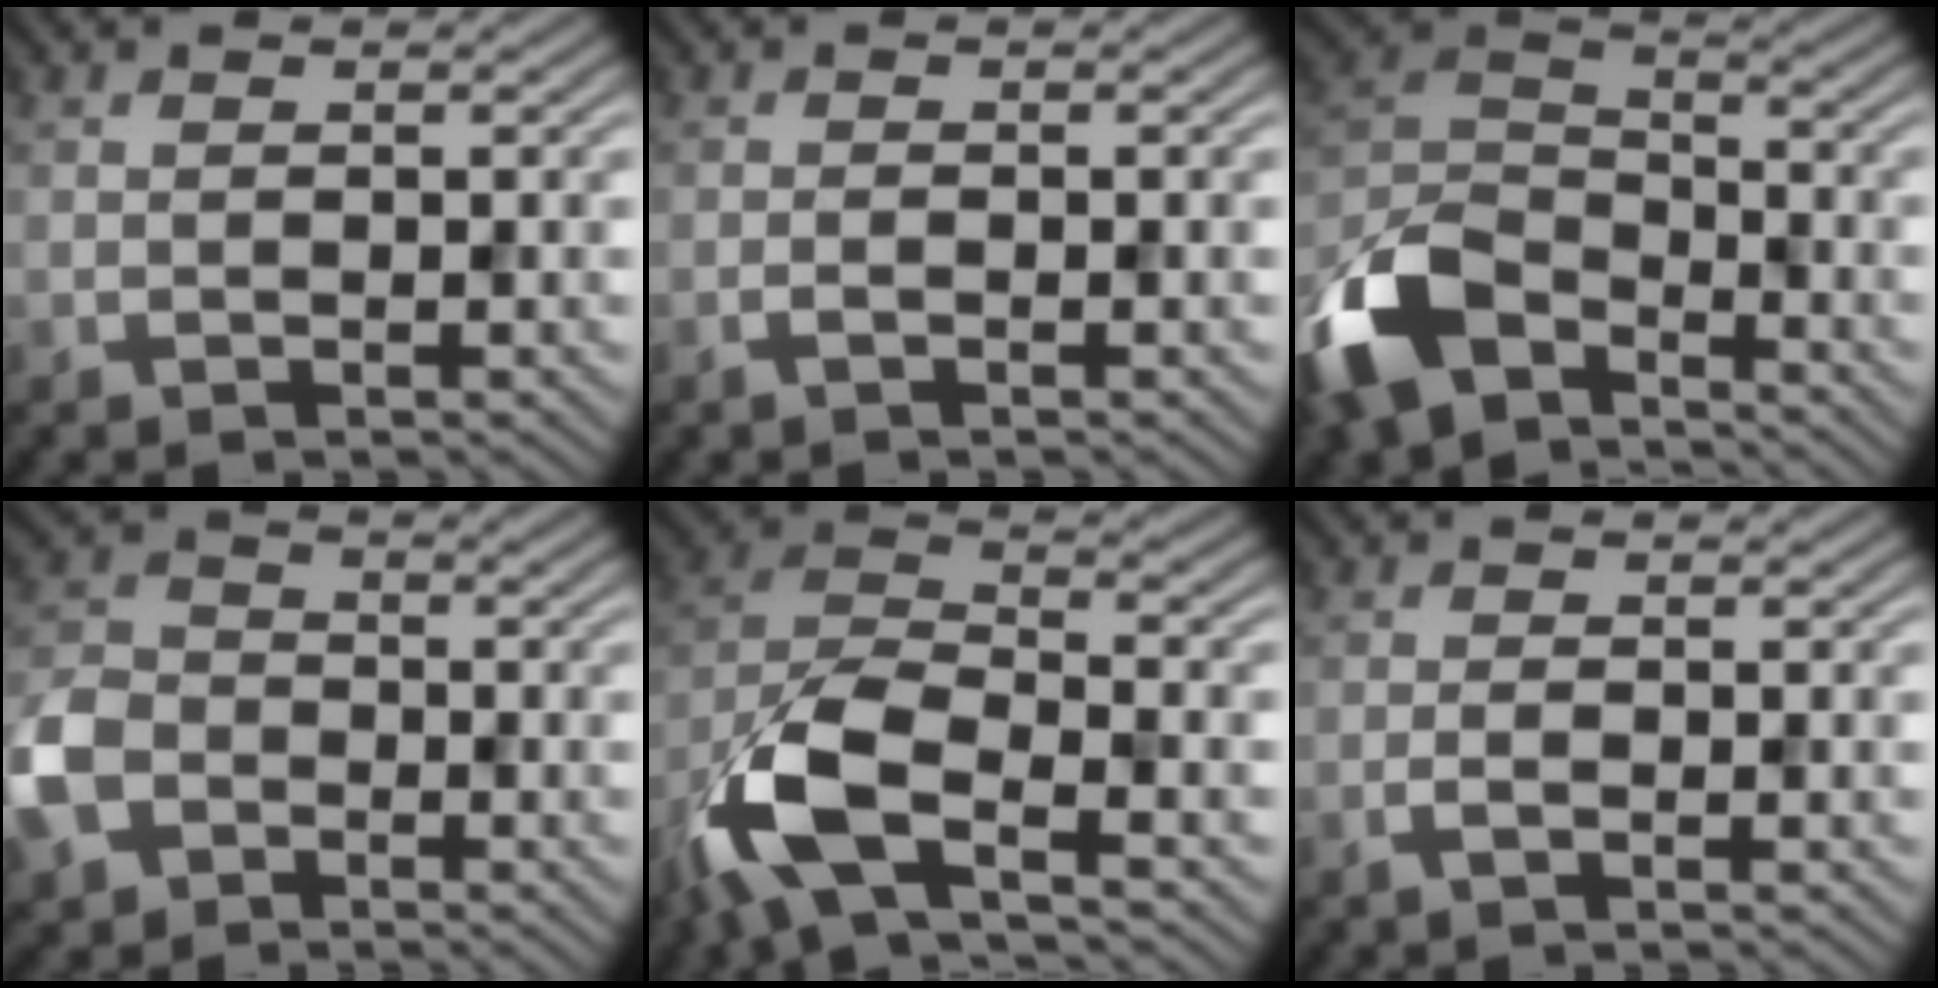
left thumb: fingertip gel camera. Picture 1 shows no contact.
{"total": 0.9, "force": [-0.5, 0.1, 0.7], "torque": [-0.015, 0.001, -0.010]}
{"total": 12.6, "force": [-8.4, 6.1, 7.1], "torque": [-0.175, -0.012, -0.184]}
{"total": 7.5, "force": [-3.6, 5.5, 3.6], "torque": [-0.102, -0.009, -0.092]}
{"total": 10.7, "force": [-5.9, 4.2, 7.9], "torque": [-0.169, -0.006, -0.134]}
{"total": 1.2, "force": [-0.7, 0.2, 1.0], "torque": [-0.021, 0.003, -0.015]}